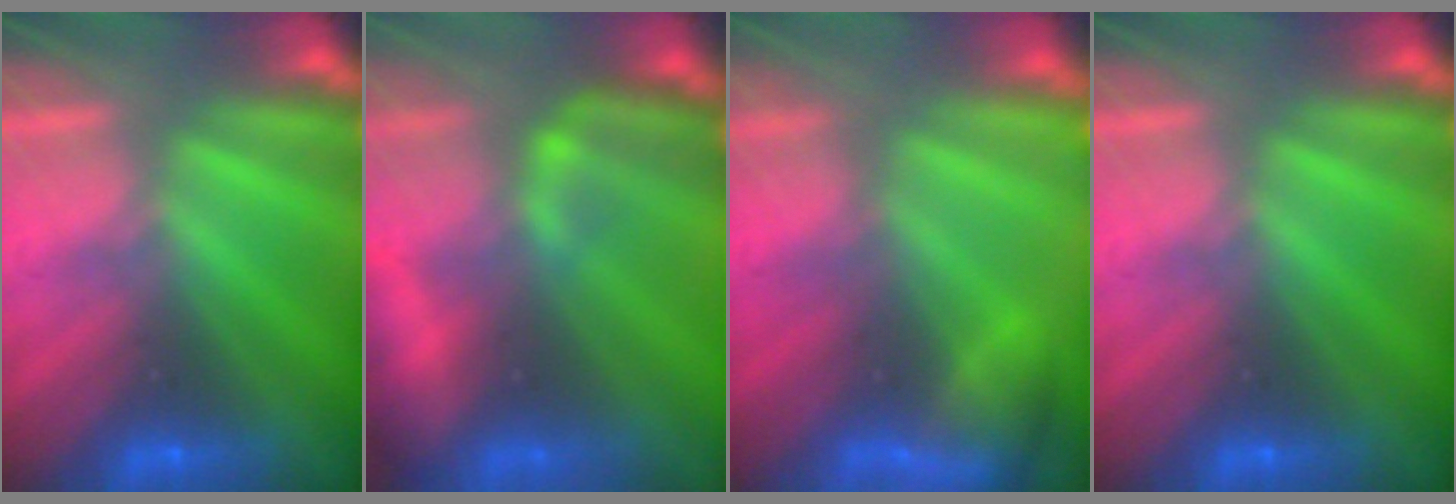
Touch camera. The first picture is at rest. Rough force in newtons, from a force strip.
{"total": 8.1}
{"total": 5.1}
{"total": 0.0}